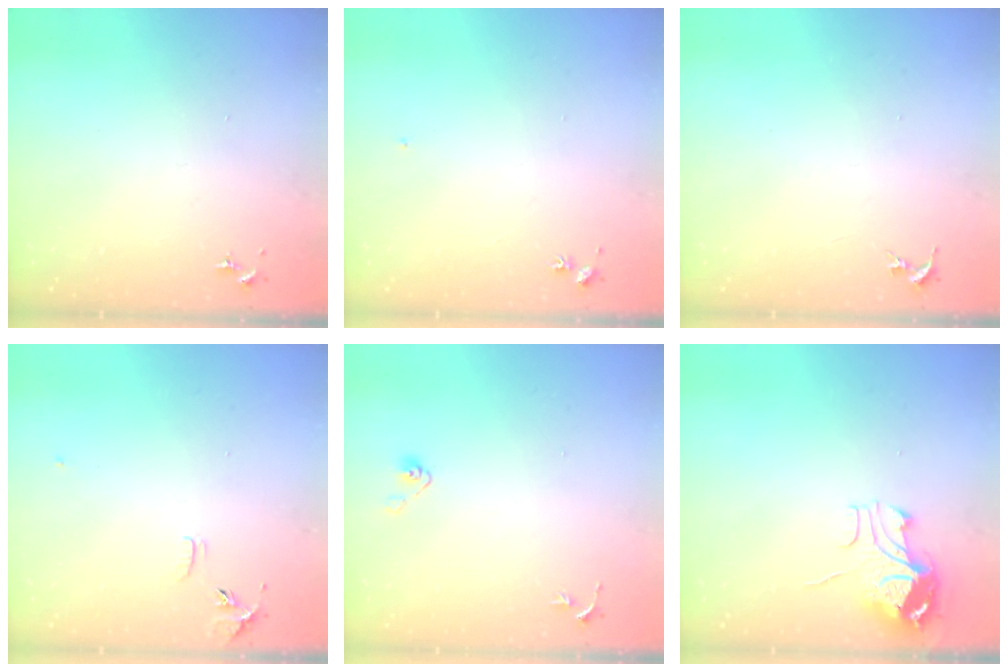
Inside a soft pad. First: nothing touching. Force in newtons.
{"total": 4.4, "press": 4.4, "slide": 0.5}
{"total": 0.0}
{"total": 6.9, "press": 6.9, "slide": 0.6}
{"total": 4.1, "press": 3.7, "slide": 1.7}
{"total": 9.8, "press": 9.8, "slide": 1.2}